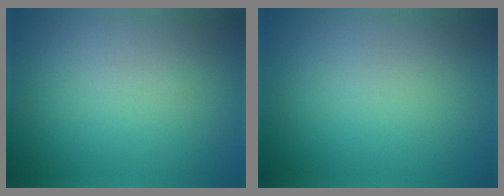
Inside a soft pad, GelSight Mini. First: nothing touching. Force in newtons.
{"total": 0.0}